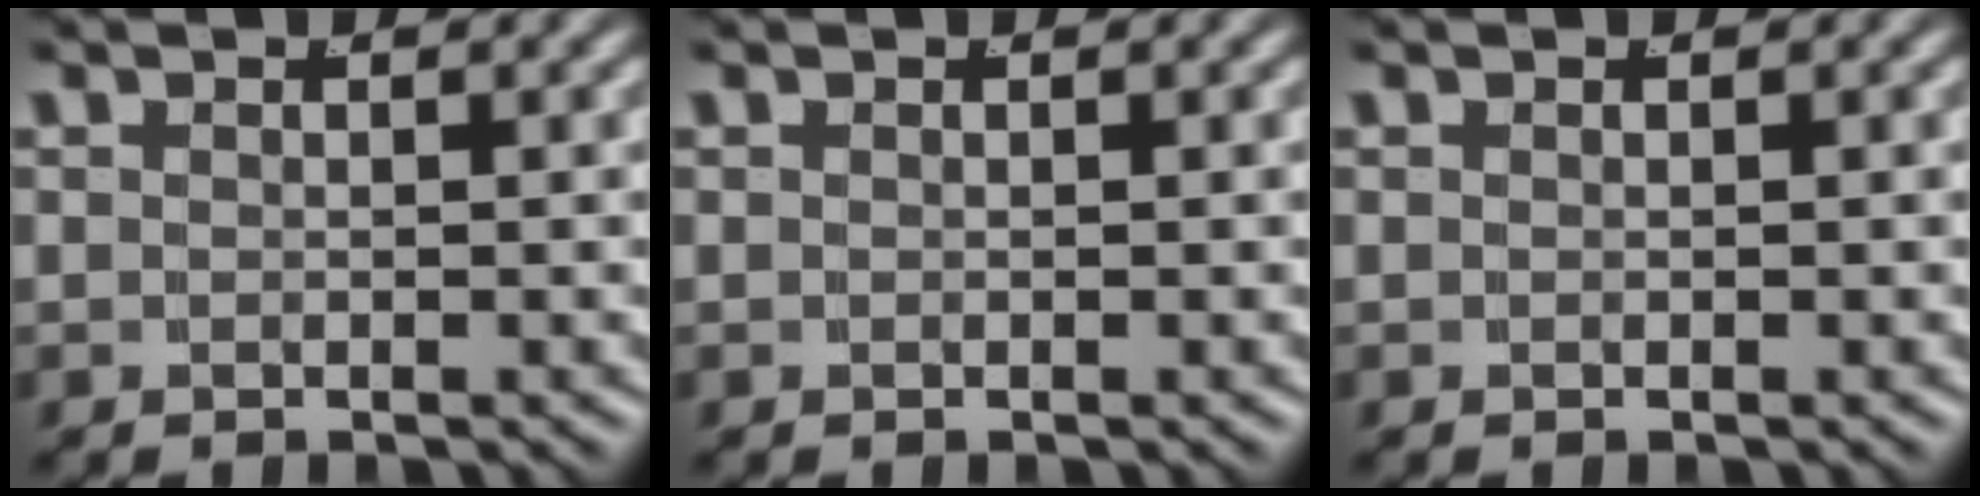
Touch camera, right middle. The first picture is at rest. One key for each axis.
{"total": 0.0}
{"total": 0.0}